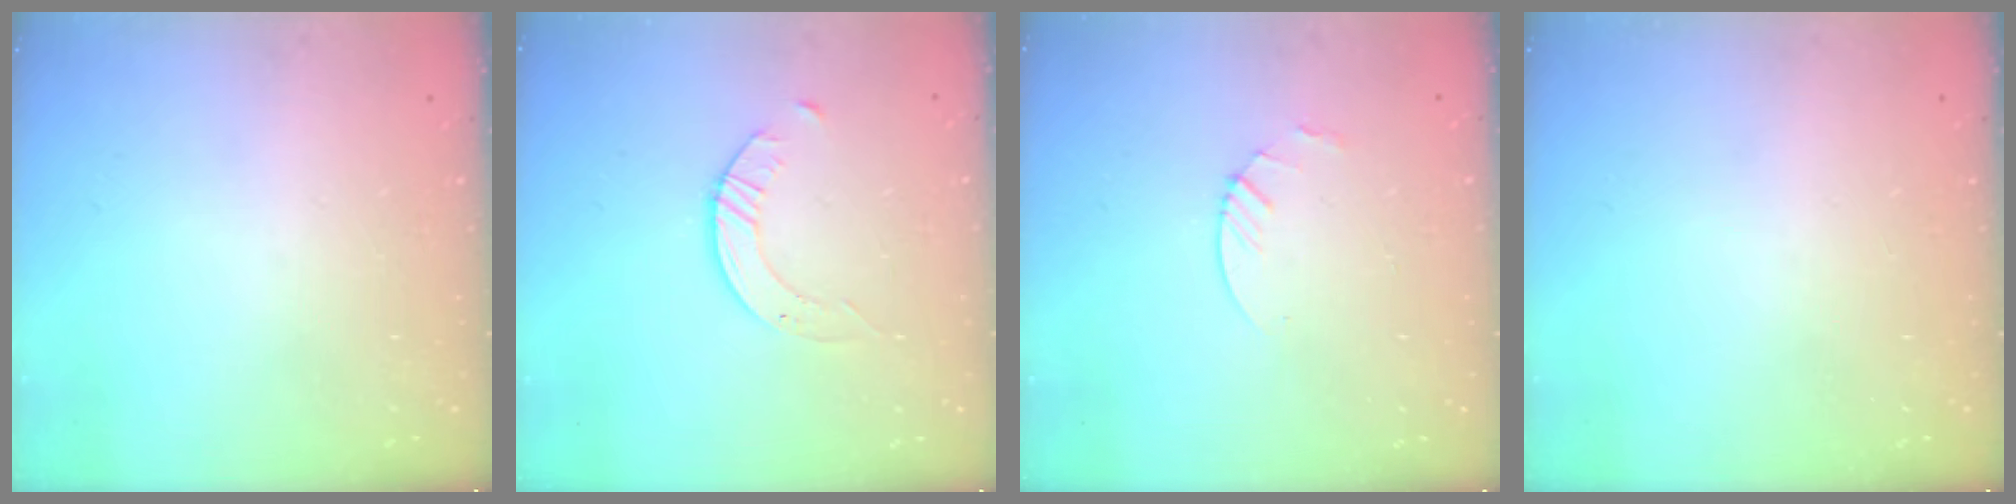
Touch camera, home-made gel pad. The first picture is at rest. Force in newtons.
{"total": 2.7, "press": 2.7, "slide": 0.3}
{"total": 3.0, "press": 3.0, "slide": 0.3}
{"total": 0.0}